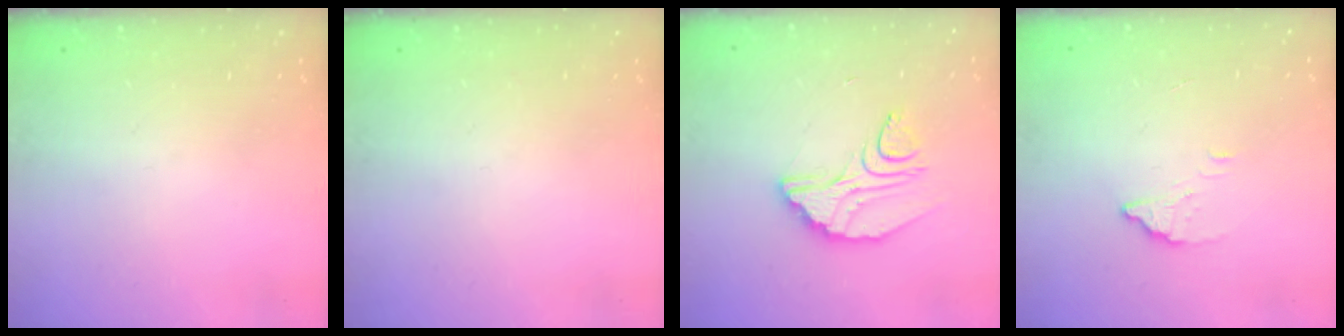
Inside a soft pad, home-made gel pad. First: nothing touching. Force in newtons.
{"total": 0.0}
{"total": 10.8, "press": 10.8, "slide": 1.0}
{"total": 2.8, "press": 2.8, "slide": 0.2}